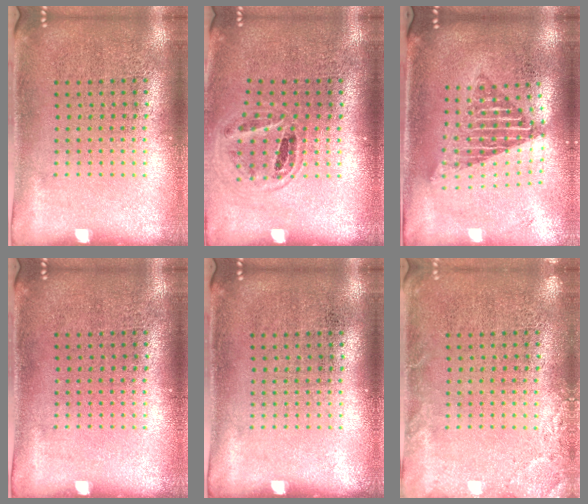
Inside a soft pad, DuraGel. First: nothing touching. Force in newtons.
{"total": 0.9, "press": 0.9, "slide": 0.0}
{"total": 1.7, "press": 1.3, "slide": 1.0}
{"total": 0.0}
{"total": 0.0}
{"total": 2.0, "press": 2.0, "slide": 0.3}